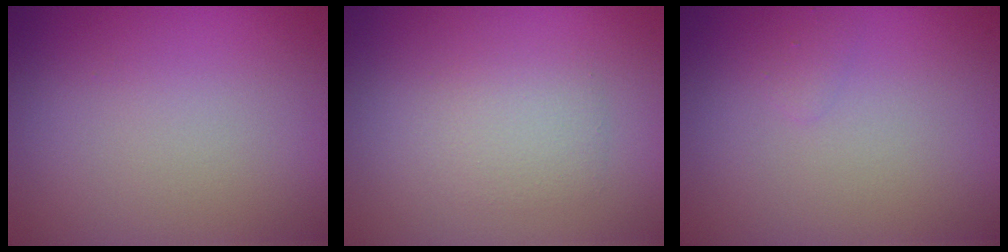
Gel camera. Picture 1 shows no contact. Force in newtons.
{"total": 1.9, "press": 1.9, "slide": 0.1}
{"total": 0.5, "press": 0.5, "slide": 0.1}